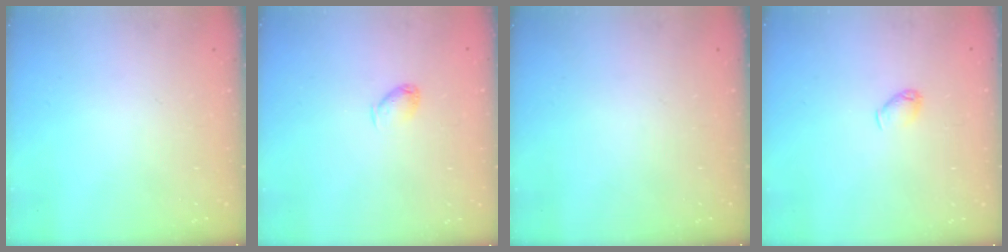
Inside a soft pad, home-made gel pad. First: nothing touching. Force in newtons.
{"total": 4.1, "press": 4.0, "slide": 0.7}
{"total": 0.0}
{"total": 3.3, "press": 3.2, "slide": 0.7}